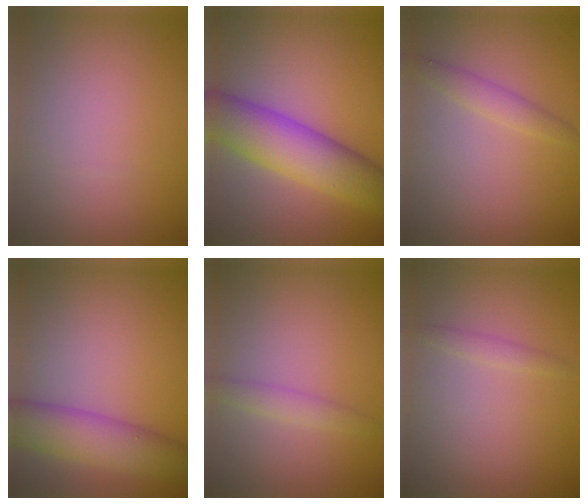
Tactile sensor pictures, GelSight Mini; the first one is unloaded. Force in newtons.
{"total": 8.5, "press": 8.5, "slide": 0.1}
{"total": 1.6, "press": 1.6, "slide": 0.0}
{"total": 6.4, "press": 6.4, "slide": 0.3}
{"total": 1.5, "press": 1.5, "slide": 0.1}
{"total": 1.0, "press": 1.0, "slide": 0.1}